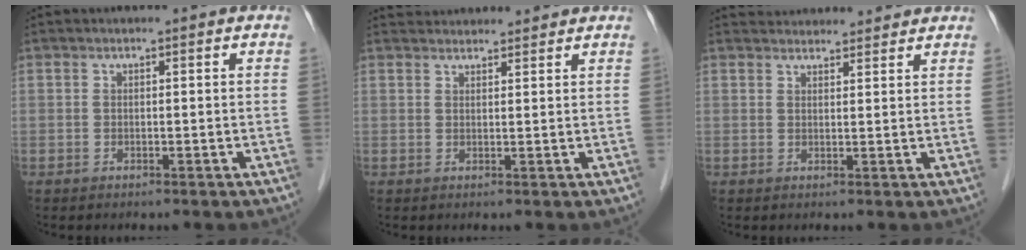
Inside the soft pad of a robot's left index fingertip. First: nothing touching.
{"total": 5.5, "force": [5.4, 0.8, 0.7], "torque": [-0.010, 0.029, 0.073]}
{"total": 7.0, "force": [6.9, 1.2, 1.1], "torque": [-0.011, 0.025, 0.086]}